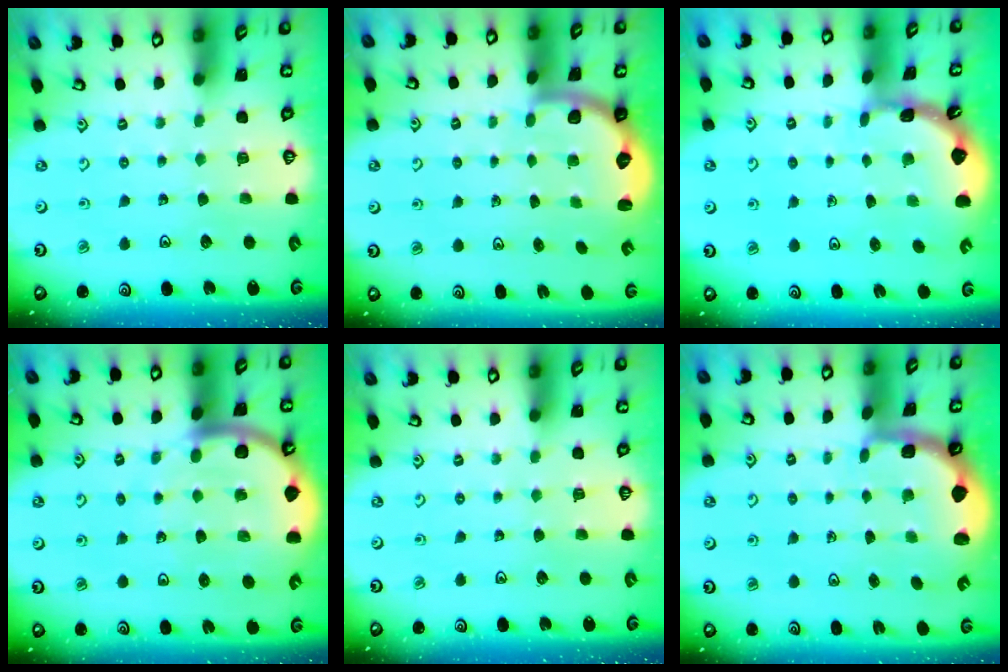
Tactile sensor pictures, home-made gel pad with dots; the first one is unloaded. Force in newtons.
{"total": 2.7, "press": 2.1, "slide": 1.7}
{"total": 1.8, "press": 1.8, "slide": 0.2}
{"total": 9.3, "press": 9.2, "slide": 1.2}
{"total": 0.0}
{"total": 2.0, "press": 1.8, "slide": 0.9}